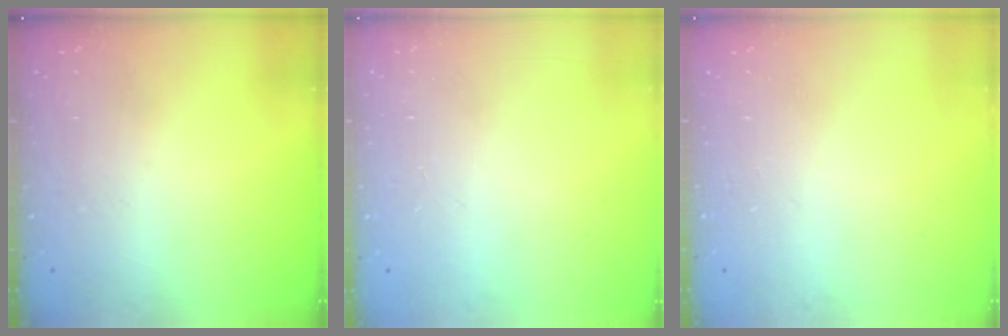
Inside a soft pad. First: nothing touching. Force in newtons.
{"total": 0.9, "press": 0.9, "slide": 0.0}
{"total": 0.0}